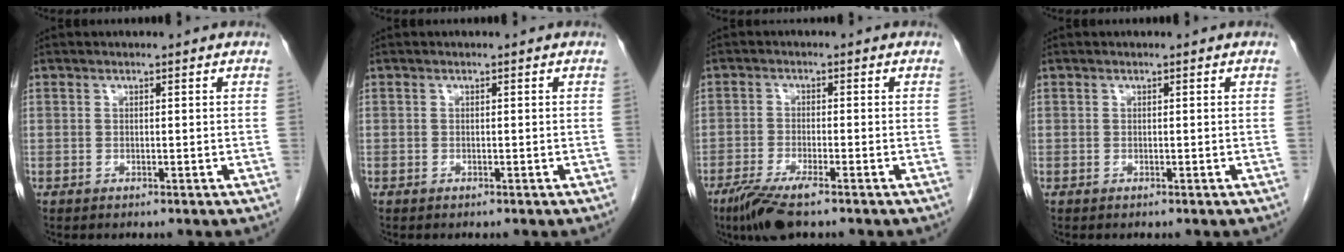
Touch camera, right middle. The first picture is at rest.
{"total": 0.0}
{"total": 6.4, "force": [-4.3, 0.7, 4.7], "torque": [-0.091, -0.016, -0.077]}
{"total": 0.0}